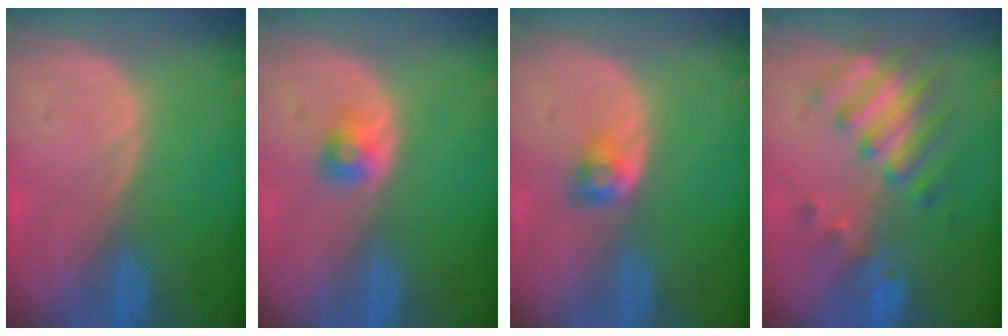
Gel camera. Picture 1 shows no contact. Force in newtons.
{"total": 2.2, "press": 2.2, "slide": 0.3}
{"total": 2.8, "press": 2.4, "slide": 1.4}
{"total": 8.3, "press": 7.3, "slide": 4.1}